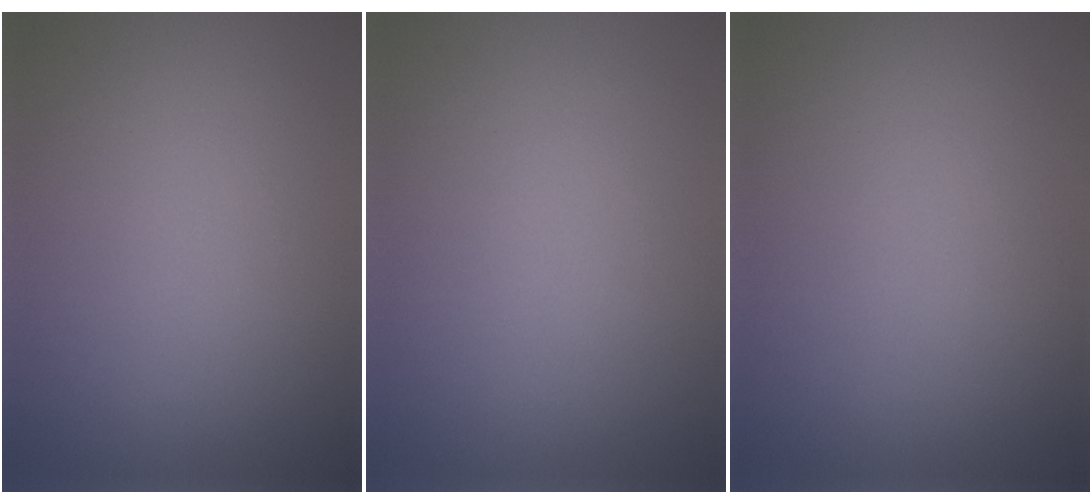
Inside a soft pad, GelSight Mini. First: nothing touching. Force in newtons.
{"total": 0.0}
{"total": 0.0}